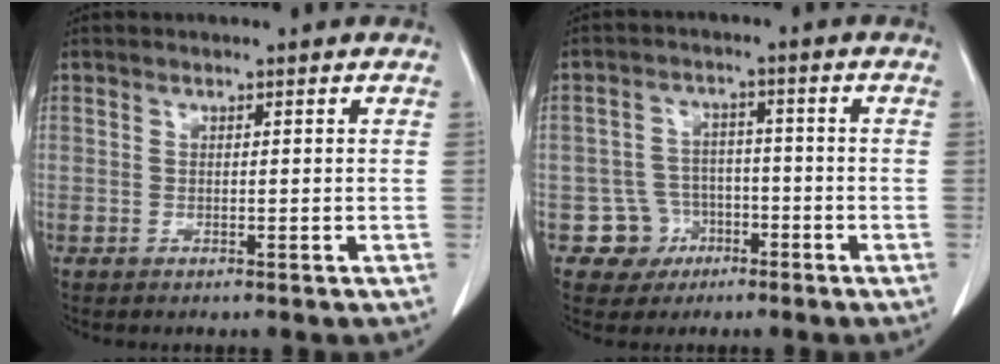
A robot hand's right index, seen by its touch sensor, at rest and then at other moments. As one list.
[{"total": 5.4, "force": [-2.3, 4.8, -0.1], "torque": [0.013, 0.016, -0.031]}]